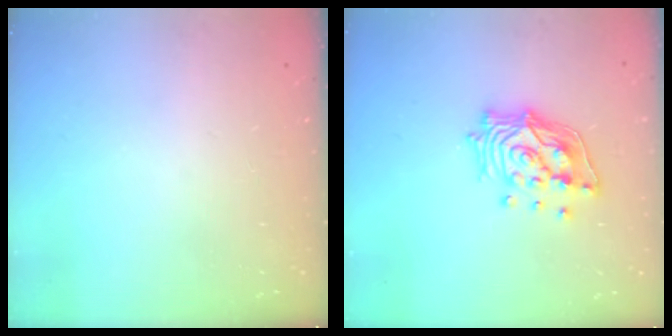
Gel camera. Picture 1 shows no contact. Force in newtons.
{"total": 14.1, "press": 14.0, "slide": 1.7}